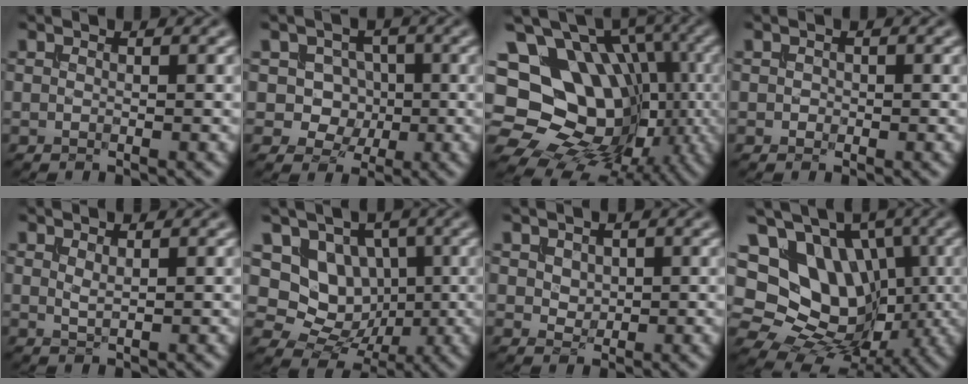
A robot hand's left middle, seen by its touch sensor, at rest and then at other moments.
{"total": 3.8, "force": [0.2, 3.4, 1.8], "torque": [-0.015, 0.004, -0.011]}
{"total": 17.5, "force": [0.3, 13.9, 10.6], "torque": [-0.156, 0.019, 0.013]}
{"total": 0.5, "force": [-0.1, 0.5, 0.1], "torque": [-0.002, -0.002, -0.004]}
{"total": 0.8, "force": [0.6, 0.1, 0.6], "torque": [-0.018, -0.001, 0.014]}
{"total": 6.8, "force": [1.3, 5.7, 3.4], "torque": [-0.055, -0.007, 0.004]}
{"total": 1.3, "force": [0.5, 1.0, 0.6], "torque": [-0.019, -0.006, 0.012]}
{"total": 16.3, "force": [3.3, 13.3, 8.9], "torque": [-0.181, 0.033, 0.047]}